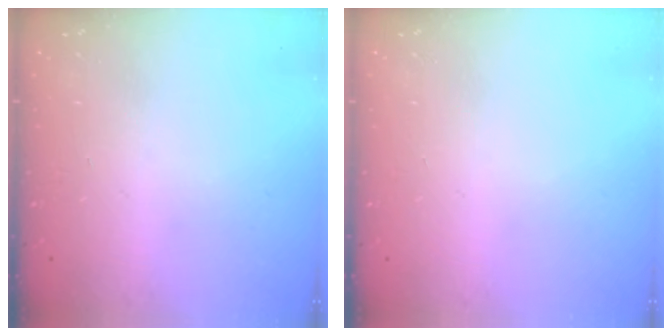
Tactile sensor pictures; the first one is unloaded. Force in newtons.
{"total": 0.0}